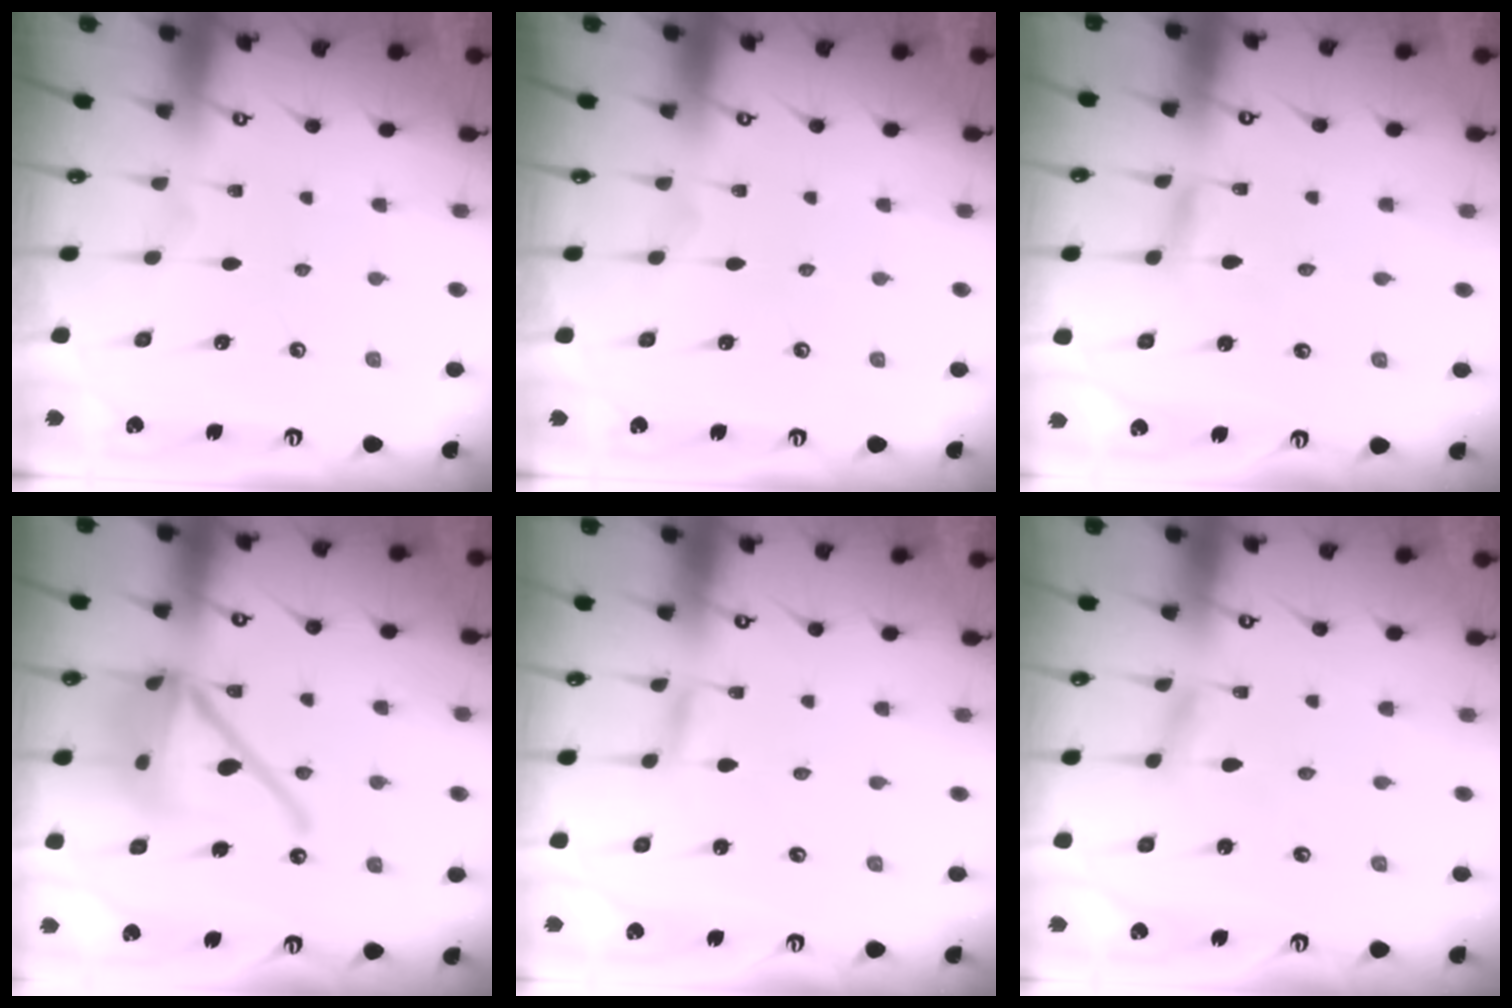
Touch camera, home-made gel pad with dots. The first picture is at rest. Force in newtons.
{"total": 0.0}
{"total": 2.7, "press": 2.7, "slide": 0.2}
{"total": 18.8, "press": 18.6, "slide": 3.0}
{"total": 2.5, "press": 2.5, "slide": 0.2}
{"total": 3.3, "press": 3.3, "slide": 0.3}